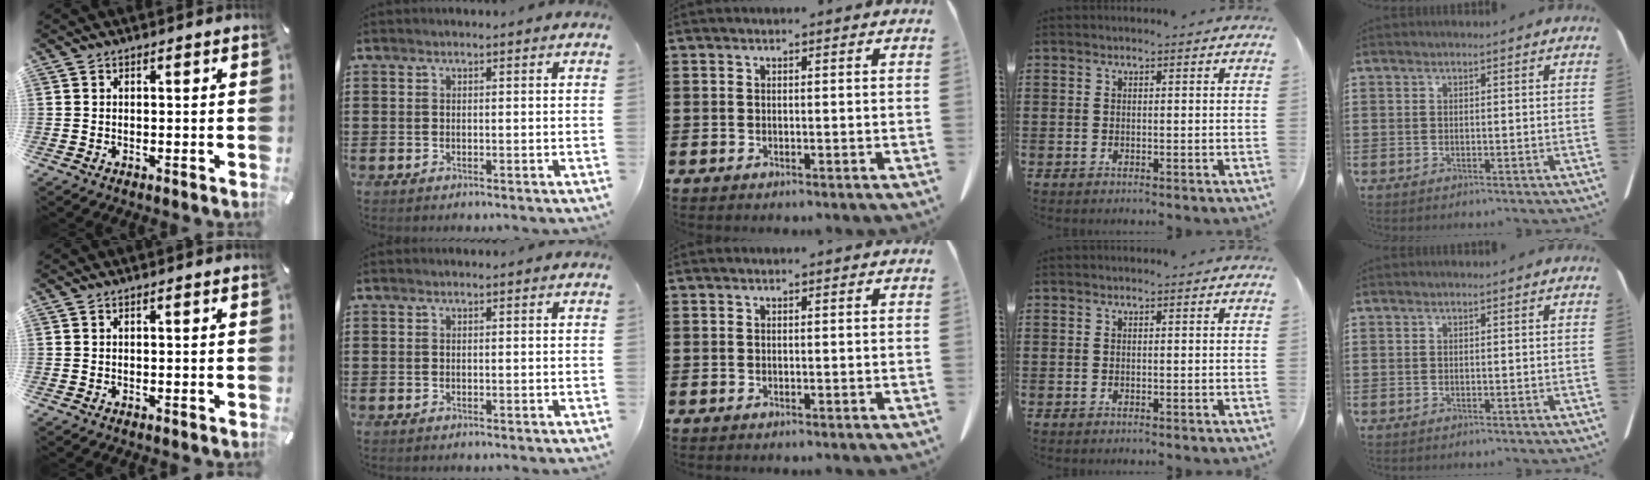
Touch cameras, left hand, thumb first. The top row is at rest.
{}